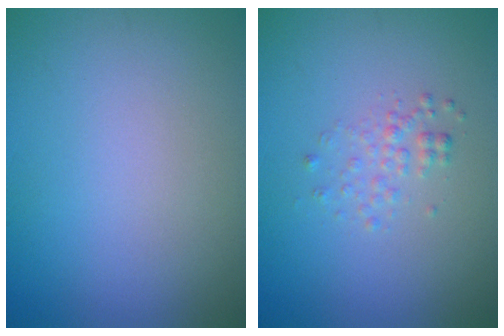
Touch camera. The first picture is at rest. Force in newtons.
{"total": 1.4, "press": 1.4, "slide": 0.1}